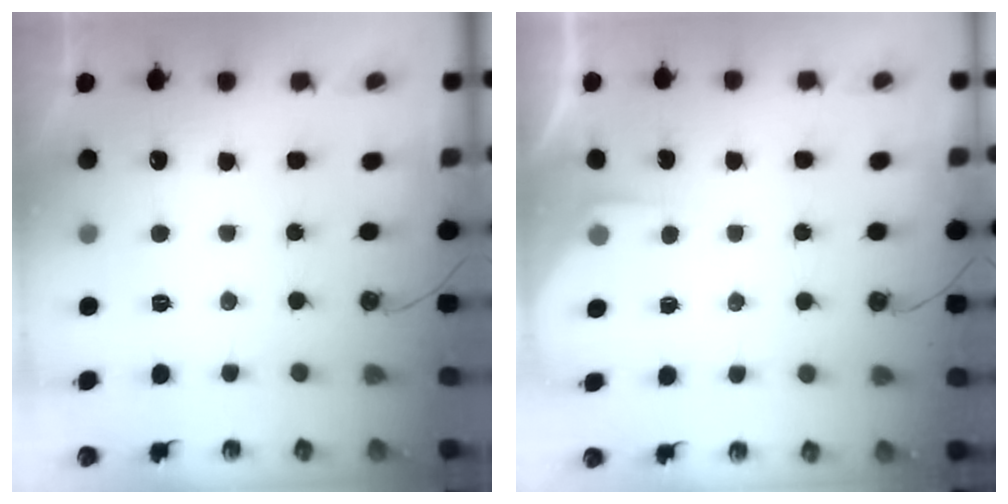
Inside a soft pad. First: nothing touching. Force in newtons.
{"total": 2.1, "press": 2.0, "slide": 0.3}